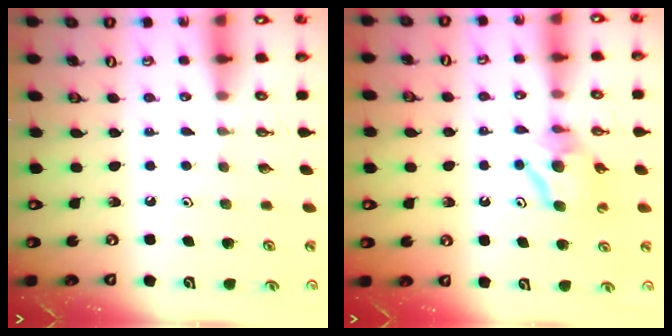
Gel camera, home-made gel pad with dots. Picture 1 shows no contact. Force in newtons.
{"total": 8.3, "press": 8.3, "slide": 0.3}